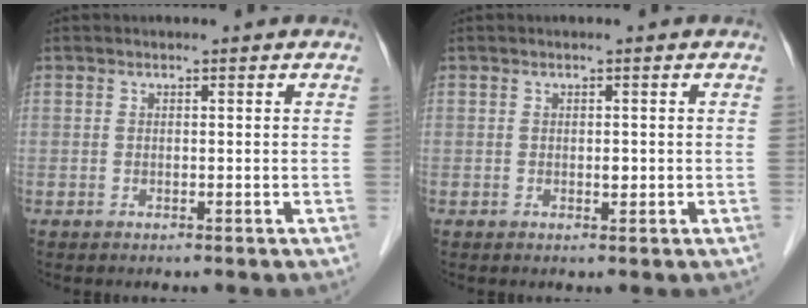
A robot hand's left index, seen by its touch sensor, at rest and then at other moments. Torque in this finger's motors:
{"motor_torque": [0.03, -0.01, 0.00, 0.00]}